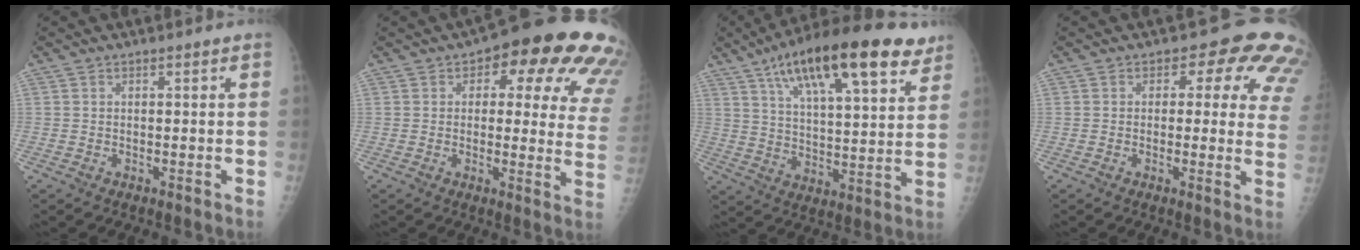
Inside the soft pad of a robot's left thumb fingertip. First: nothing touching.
{"total": 20.5, "force": [9.4, 9.3, 15.7], "torque": [-0.142, -0.014, 0.099]}
{"total": 24.1, "force": [13.8, 7.7, 18.2], "torque": [-0.271, -0.022, 0.218]}
{"total": 12.7, "force": [5.8, 7.1, 8.9], "torque": [-0.040, -0.015, 0.038]}